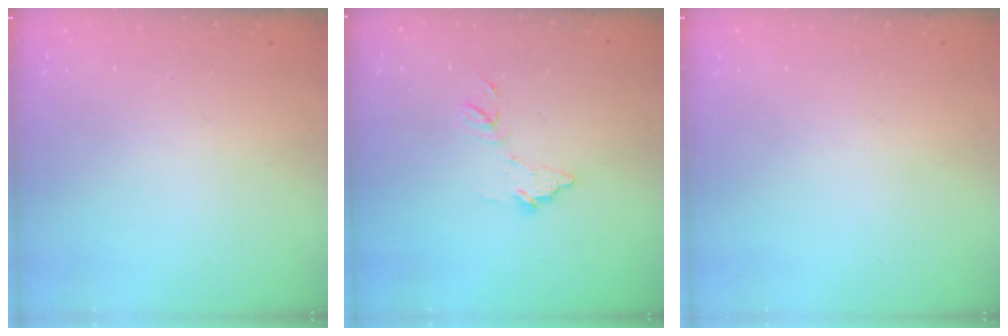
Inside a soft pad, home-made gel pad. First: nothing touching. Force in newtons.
{"total": 8.4, "press": 8.4, "slide": 0.2}
{"total": 0.0}